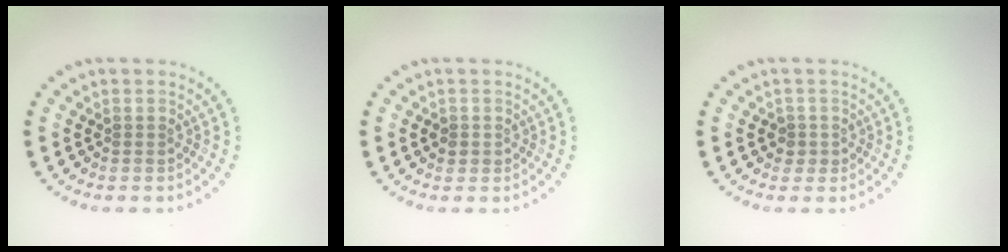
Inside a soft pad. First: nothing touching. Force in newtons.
{"total": 1.1, "press": 1.1, "slide": 0.4}
{"total": 1.3, "press": 1.1, "slide": 0.7}